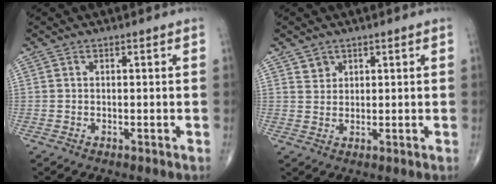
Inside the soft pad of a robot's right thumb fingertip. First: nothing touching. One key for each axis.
{"total": 2.2, "fx": 1.5, "fy": 1.6, "fz": 0.2, "tx": 0.016, "ty": -0.010, "tz": 0.021}